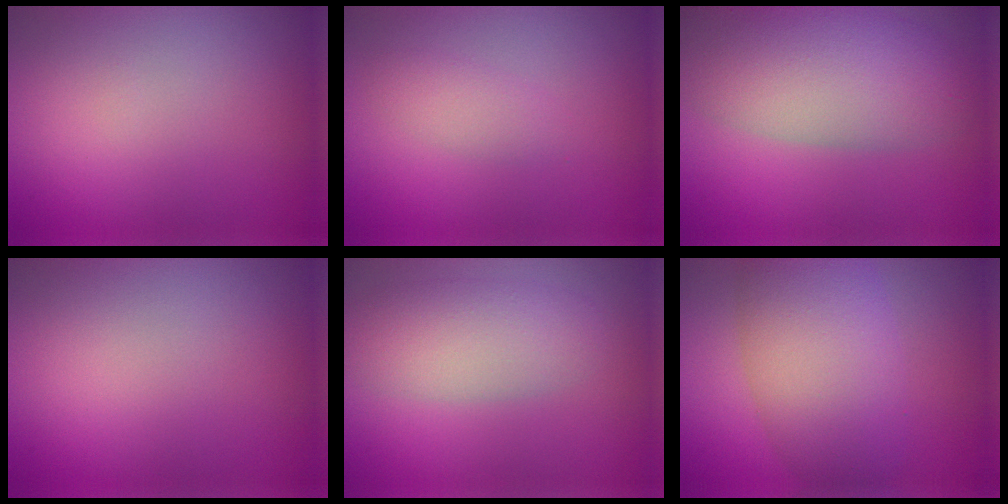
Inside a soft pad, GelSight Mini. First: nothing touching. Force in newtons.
{"total": 1.6, "press": 1.6, "slide": 0.0}
{"total": 8.7, "press": 8.7, "slide": 0.8}
{"total": 0.0}
{"total": 4.3, "press": 4.3, "slide": 0.5}
{"total": 8.7, "press": 8.7, "slide": 0.4}